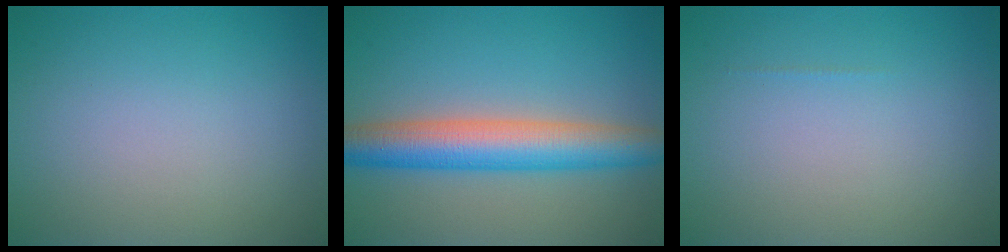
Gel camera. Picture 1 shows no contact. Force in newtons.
{"total": 6.8, "press": 6.8, "slide": 0.2}
{"total": 0.0}